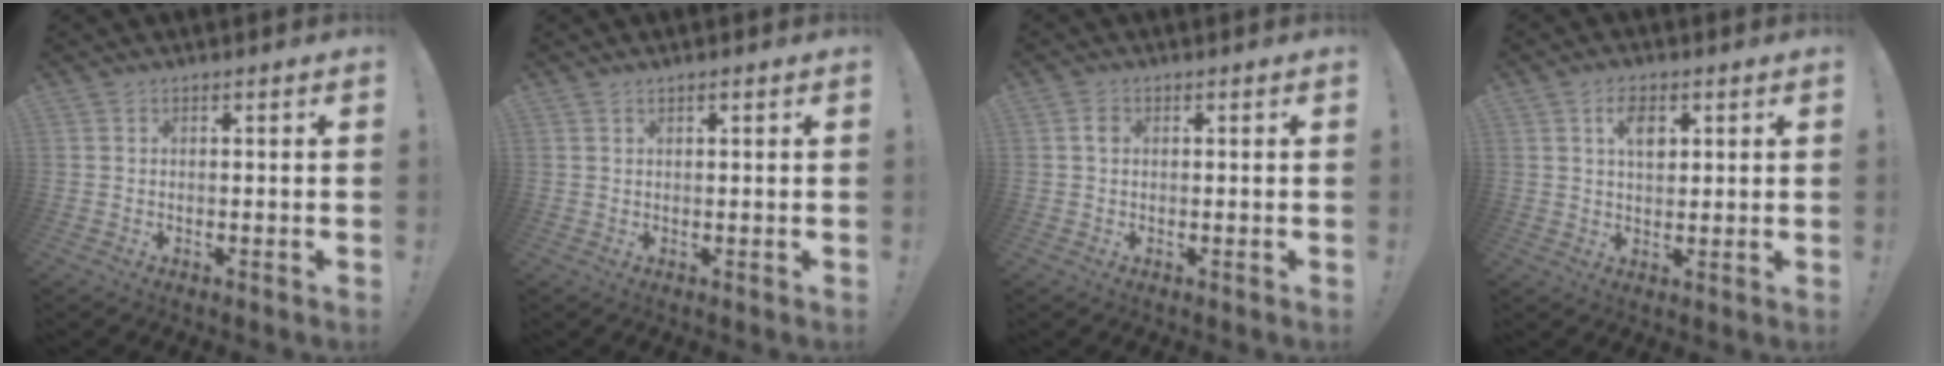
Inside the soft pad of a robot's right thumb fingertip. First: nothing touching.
{"total": 0.6, "force": [0.4, 0.0, 0.4], "torque": [-0.008, 0.000, 0.008]}
{"total": 1.7, "force": [0.3, 1.3, 0.9], "torque": [-0.002, -0.001, 0.002]}
{"total": 6.0, "force": [2.1, 3.7, 4.3], "torque": [-0.062, -0.001, 0.034]}